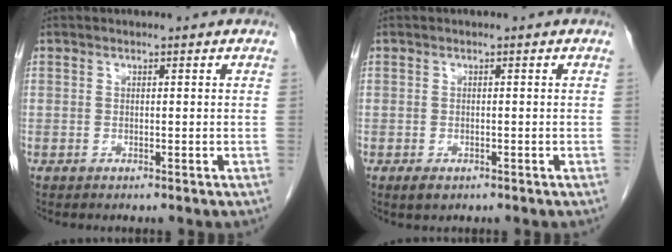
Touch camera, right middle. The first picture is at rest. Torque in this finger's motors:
{"motor_torque": [0.51, -0.34, 0.00, 0.00]}